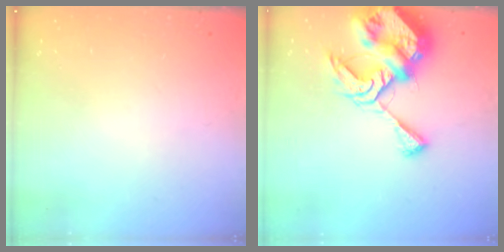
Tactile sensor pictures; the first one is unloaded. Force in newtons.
{"total": 14.1, "press": 14.0, "slide": 1.5}